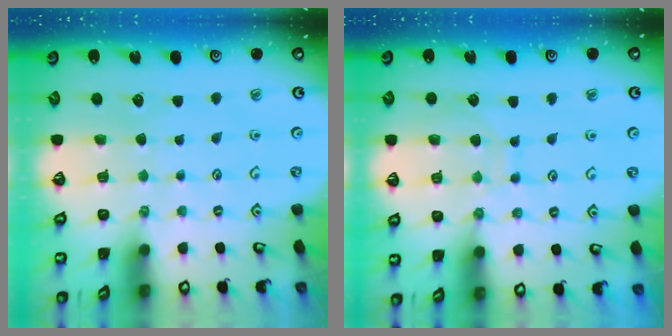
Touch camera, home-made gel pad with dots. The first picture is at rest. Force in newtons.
{"total": 8.1, "press": 8.1, "slide": 0.7}